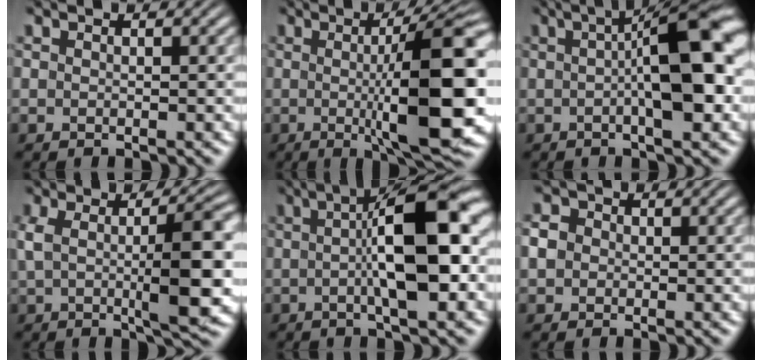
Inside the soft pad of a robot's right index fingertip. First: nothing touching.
{"total": 12.0, "force": [-1.0, 2.3, 11.8], "torque": [-0.153, 0.007, -0.016]}
{"total": 9.1, "force": [0.5, 2.0, 8.9], "torque": [-0.115, 0.013, 0.002]}
{"total": 7.8, "force": [0.1, 2.1, 7.5], "torque": [-0.117, 0.003, 0.002]}
{"total": 11.1, "force": [1.4, 3.1, 10.6], "torque": [-0.149, 0.012, 0.015]}
{"total": 2.9, "force": [0.1, 2.7, 1.1], "torque": [-0.031, -0.002, -0.003]}